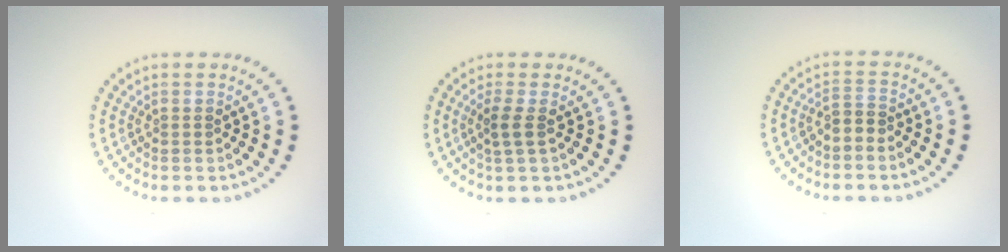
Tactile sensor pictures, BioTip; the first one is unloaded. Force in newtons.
{"total": 1.6, "press": 1.3, "slide": 0.9}
{"total": 1.4, "press": 0.9, "slide": 1.1}